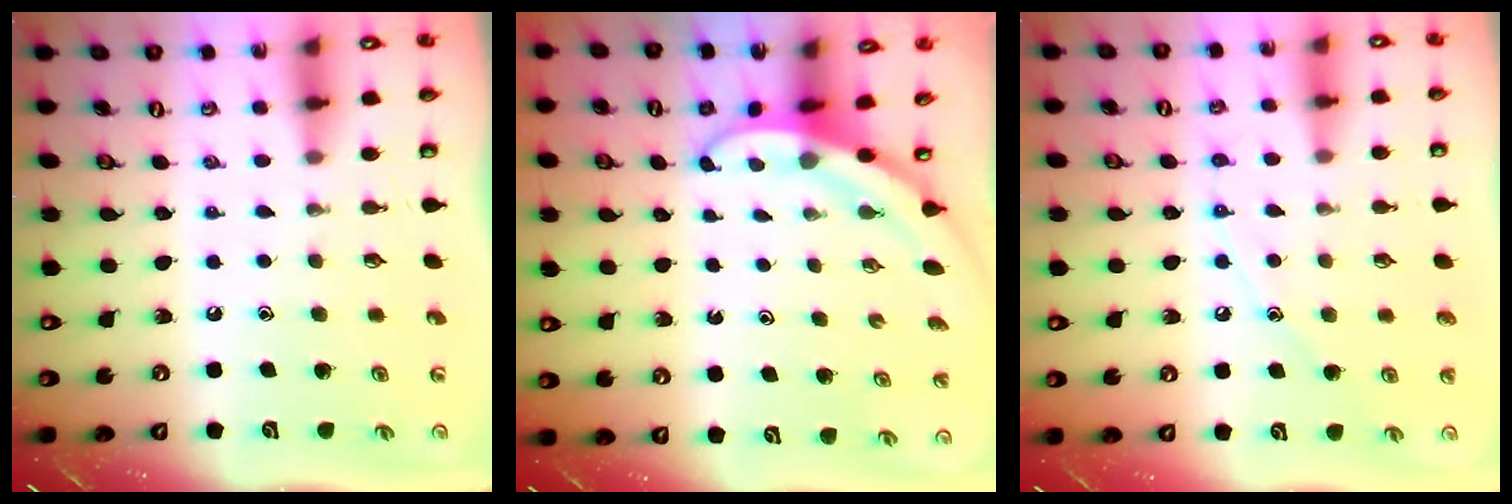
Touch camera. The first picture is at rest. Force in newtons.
{"total": 3.2, "press": 3.2, "slide": 0.1}
{"total": 7.2, "press": 7.2, "slide": 0.6}